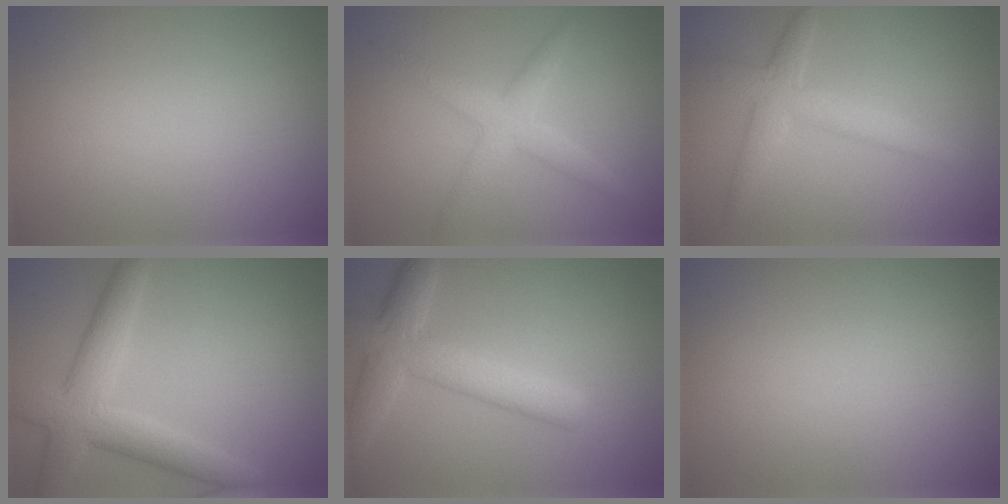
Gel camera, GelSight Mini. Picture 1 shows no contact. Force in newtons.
{"total": 3.0, "press": 3.0, "slide": 0.1}
{"total": 3.1, "press": 3.1, "slide": 0.1}
{"total": 5.2, "press": 5.2, "slide": 0.2}
{"total": 5.2, "press": 5.2, "slide": 0.2}
{"total": 0.0}